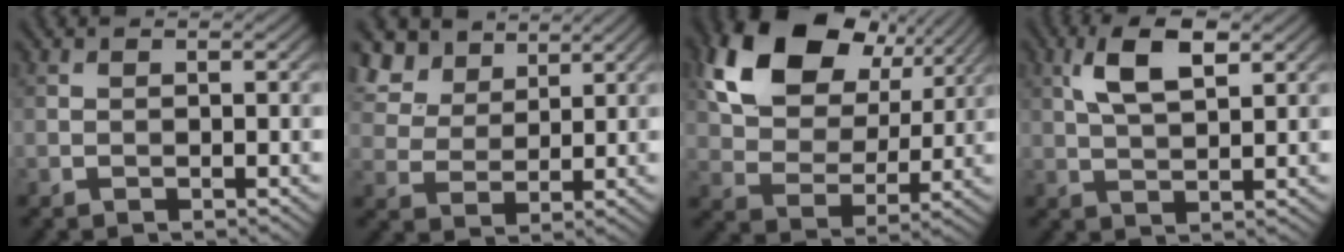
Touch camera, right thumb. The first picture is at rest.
{"total": 7.9, "force": [5.3, 4.5, 3.7], "torque": [-0.104, 0.008, 0.108]}
{"total": 15.9, "force": [8.0, 10.2, 9.3], "torque": [-0.196, 0.013, 0.144]}
{"total": 6.2, "force": [2.7, 2.3, 5.1], "torque": [-0.108, 0.007, 0.051]}